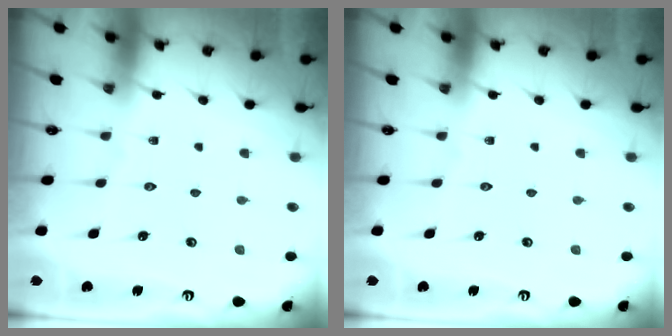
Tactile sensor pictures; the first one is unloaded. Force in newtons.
{"total": 0.0}